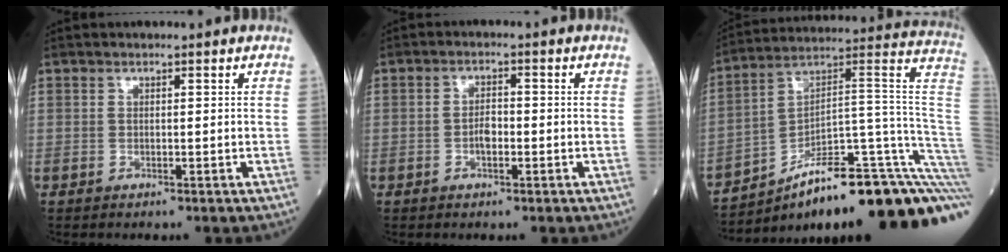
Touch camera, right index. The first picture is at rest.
{"total": 2.7, "force": [-0.8, 1.1, 2.3], "torque": [-0.042, 0.004, -0.014]}
{"total": 29.1, "force": [-19.2, 3.7, 21.5], "torque": [-0.176, 0.042, -0.273]}